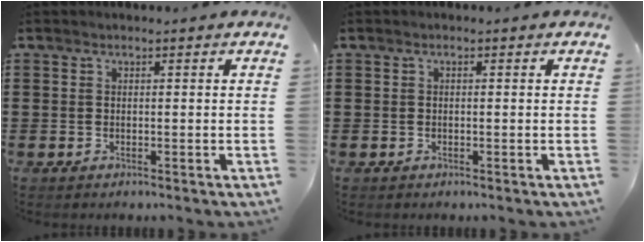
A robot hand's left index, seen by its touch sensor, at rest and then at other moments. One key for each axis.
{"total": 0.0}